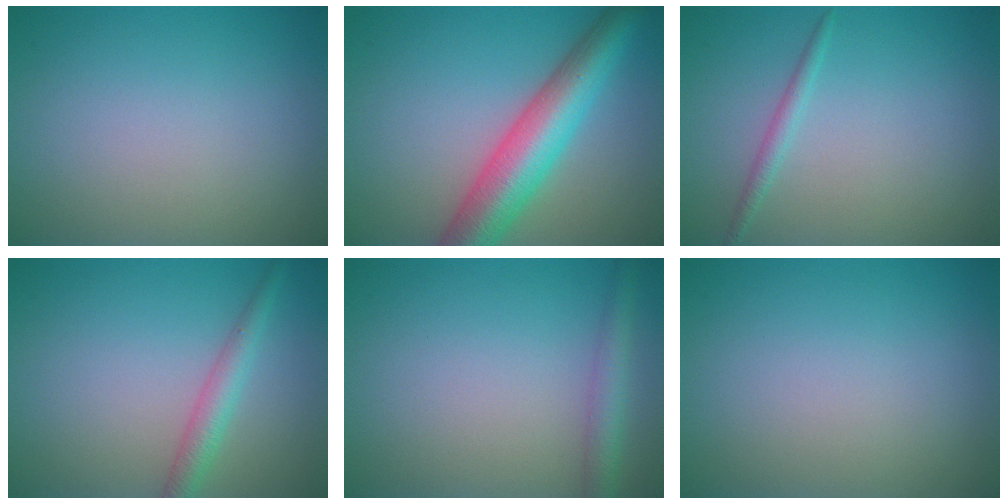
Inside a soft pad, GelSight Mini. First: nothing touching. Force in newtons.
{"total": 7.7, "press": 7.7, "slide": 0.4}
{"total": 1.2, "press": 1.2, "slide": 0.1}
{"total": 2.6, "press": 2.6, "slide": 0.1}
{"total": 2.6, "press": 2.6, "slide": 0.1}
{"total": 0.0}